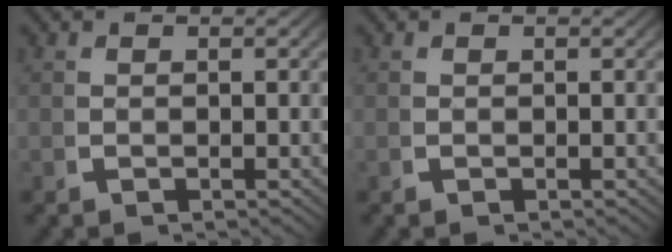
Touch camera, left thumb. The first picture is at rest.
{"total": 0.0}